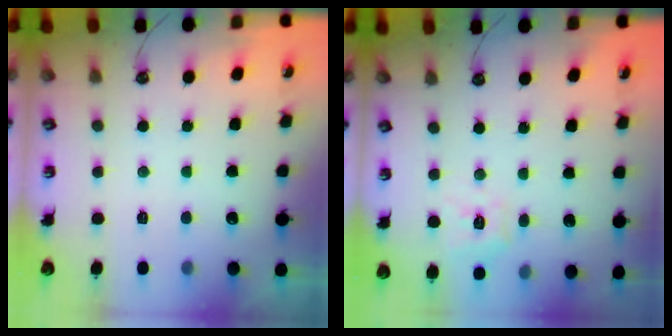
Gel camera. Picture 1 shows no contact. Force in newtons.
{"total": 9.3, "press": 9.3, "slide": 0.9}